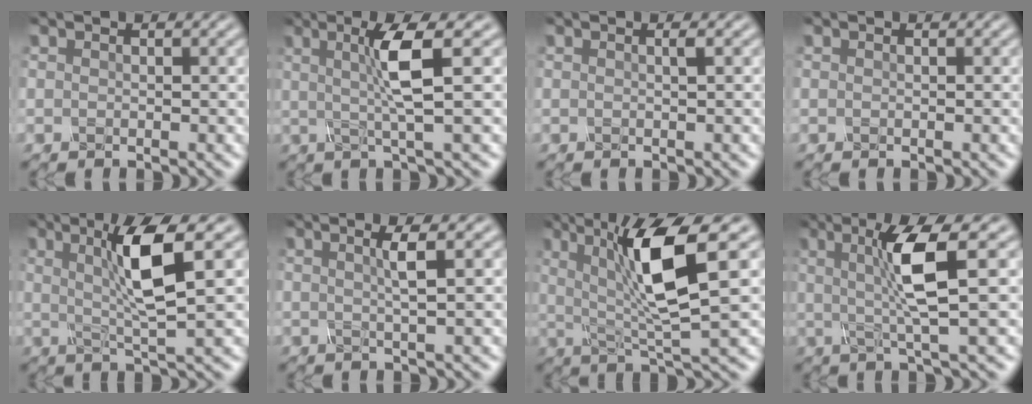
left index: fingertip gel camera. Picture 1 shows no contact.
{"total": 4.7, "force": [0.6, 0.4, 4.6], "torque": [-0.090, -0.002, 0.014]}
{"total": 0.5, "force": [0.0, 0.1, 0.5], "torque": [-0.007, -0.003, -0.003]}
{"total": 0.0}
{"total": 5.6, "force": [1.2, 0.6, 5.5], "torque": [-0.107, -0.001, 0.027]}
{"total": 2.6, "force": [0.5, 0.4, 2.6], "torque": [-0.043, 0.003, 0.004]}
{"total": 8.8, "force": [1.8, 1.8, 8.4], "torque": [-0.142, -0.006, 0.033]}
{"total": 5.7, "force": [0.7, 0.6, 5.7], "torque": [-0.111, 0.000, 0.018]}